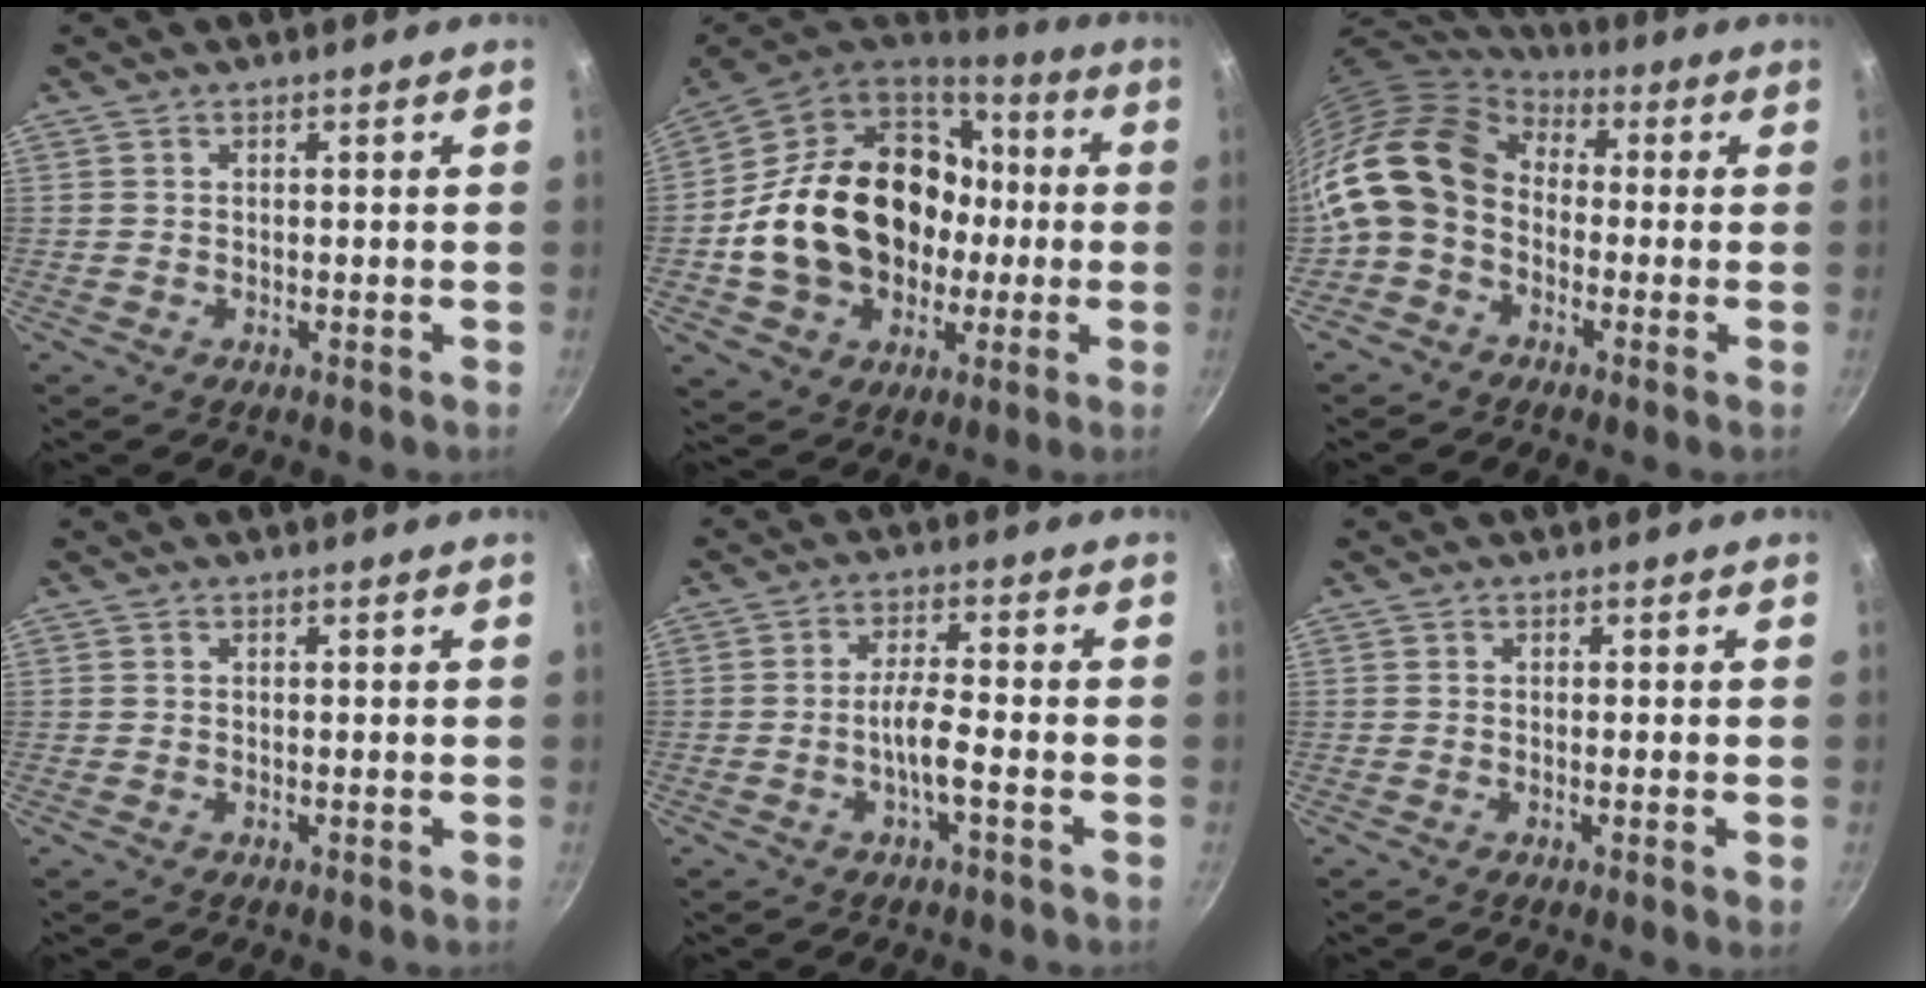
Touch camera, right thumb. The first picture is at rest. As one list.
[{"total": 26.0, "force": [-0.9, 20.2, 16.4], "torque": [-0.274, 0.049, 0.007]}, {"total": 14.9, "force": [-0.6, 11.4, 9.5], "torque": [-0.163, 0.035, -0.032]}, {"total": 0.0}, {"total": 5.1, "force": [-2.0, 0.8, 4.6], "torque": [-0.093, 0.023, -0.041]}, {"total": 1.8, "force": [-0.5, 0.1, 1.7], "torque": [-0.029, -0.004, -0.010]}]